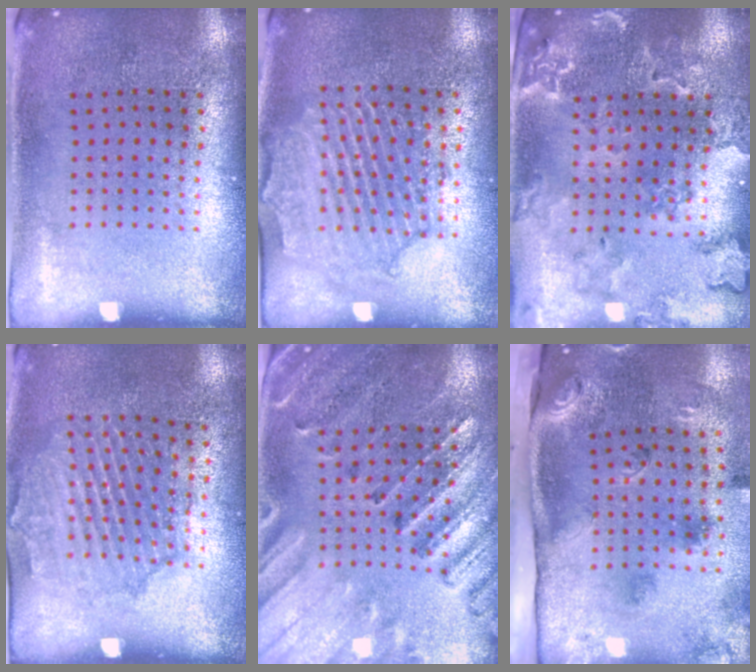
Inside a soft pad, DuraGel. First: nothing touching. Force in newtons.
{"total": 2.1, "press": 2.0, "slide": 0.6}
{"total": 1.6, "press": 1.6, "slide": 0.2}
{"total": 1.6, "press": 1.6, "slide": 0.4}
{"total": 2.9, "press": 2.6, "slide": 1.1}
{"total": 3.3, "press": 2.0, "slide": 2.6}